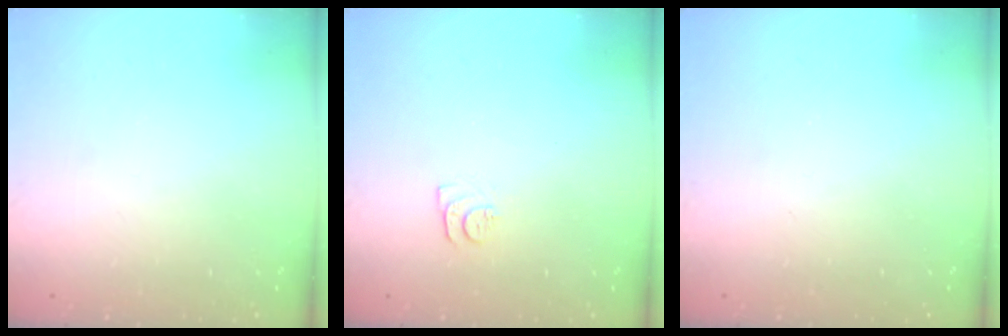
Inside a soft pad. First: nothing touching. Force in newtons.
{"total": 5.2, "press": 5.2, "slide": 0.7}
{"total": 2.2, "press": 2.1, "slide": 0.4}